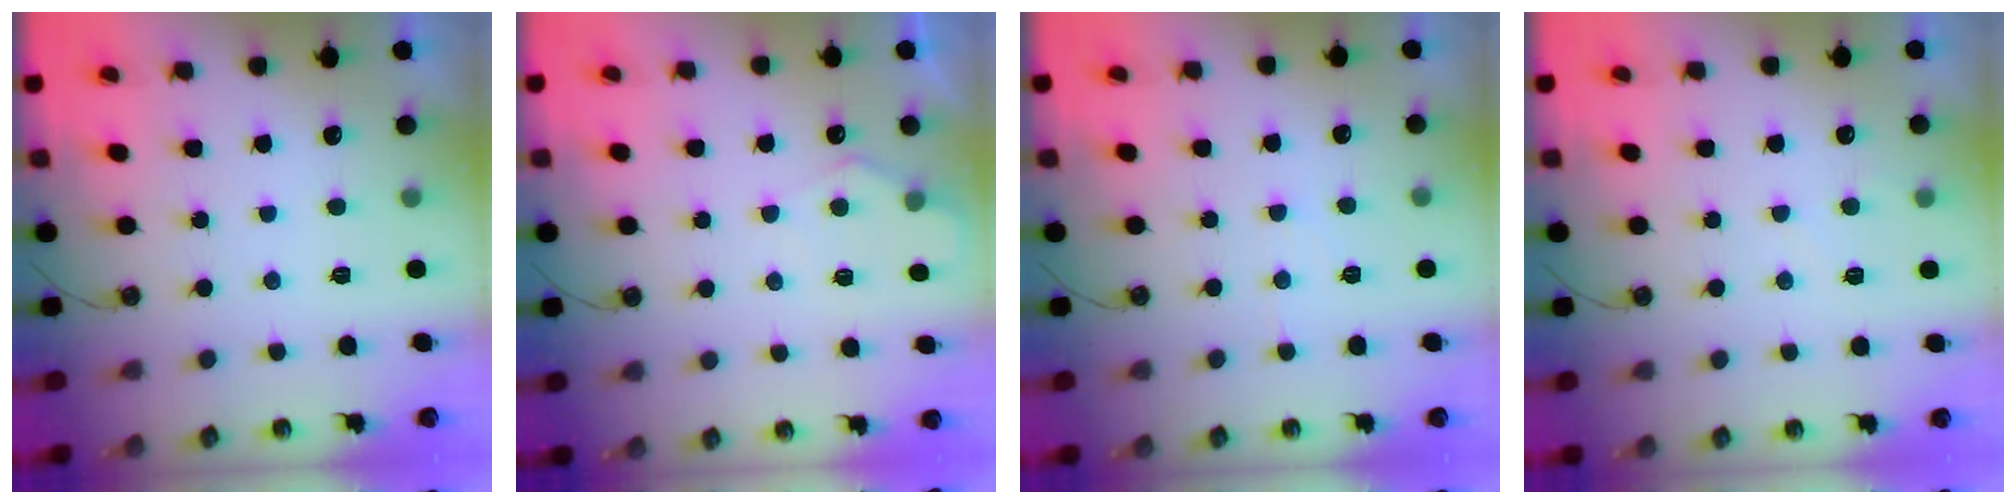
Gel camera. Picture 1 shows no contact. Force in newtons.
{"total": 5.5, "press": 5.5, "slide": 0.7}
{"total": 4.5, "press": 4.4, "slide": 0.6}
{"total": 2.9, "press": 2.9, "slide": 0.3}